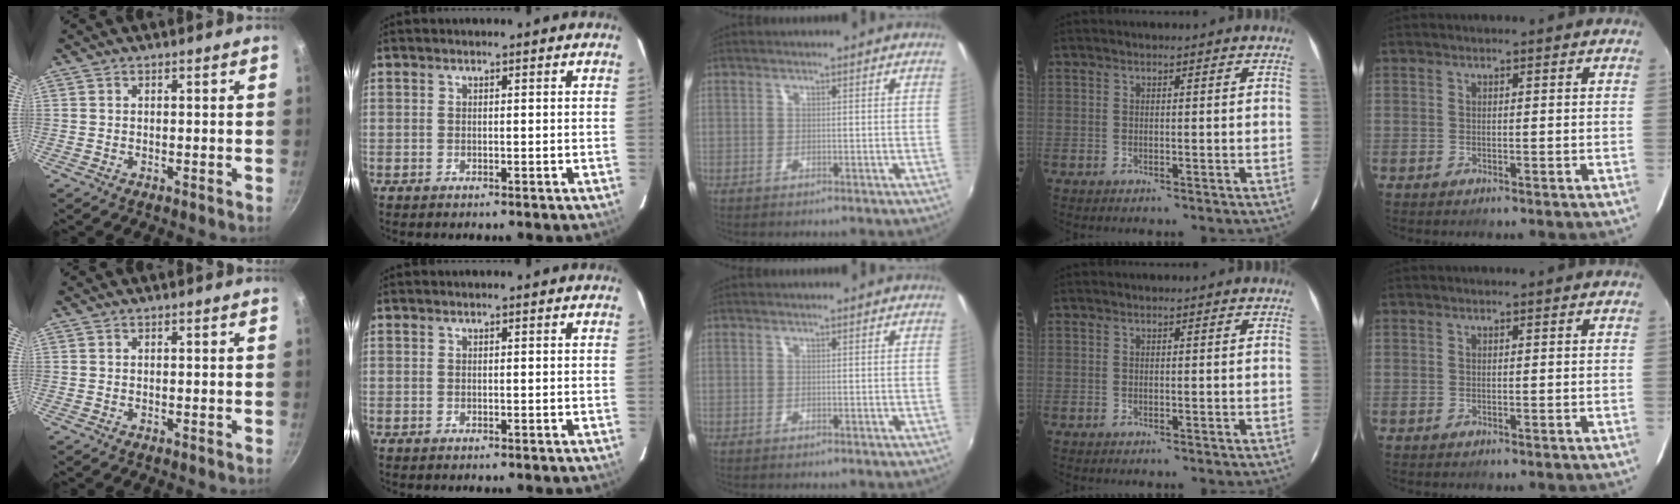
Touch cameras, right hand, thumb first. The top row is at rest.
{}